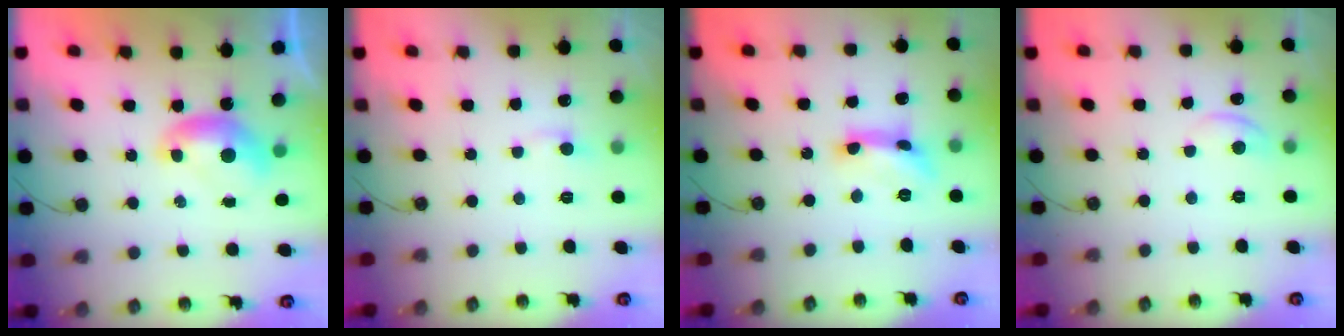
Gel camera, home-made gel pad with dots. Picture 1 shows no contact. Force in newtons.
{"total": 0.6, "press": 0.1, "slide": 0.6}
{"total": 6.3, "press": 6.3, "slide": 0.3}
{"total": 2.6, "press": 2.6, "slide": 0.5}